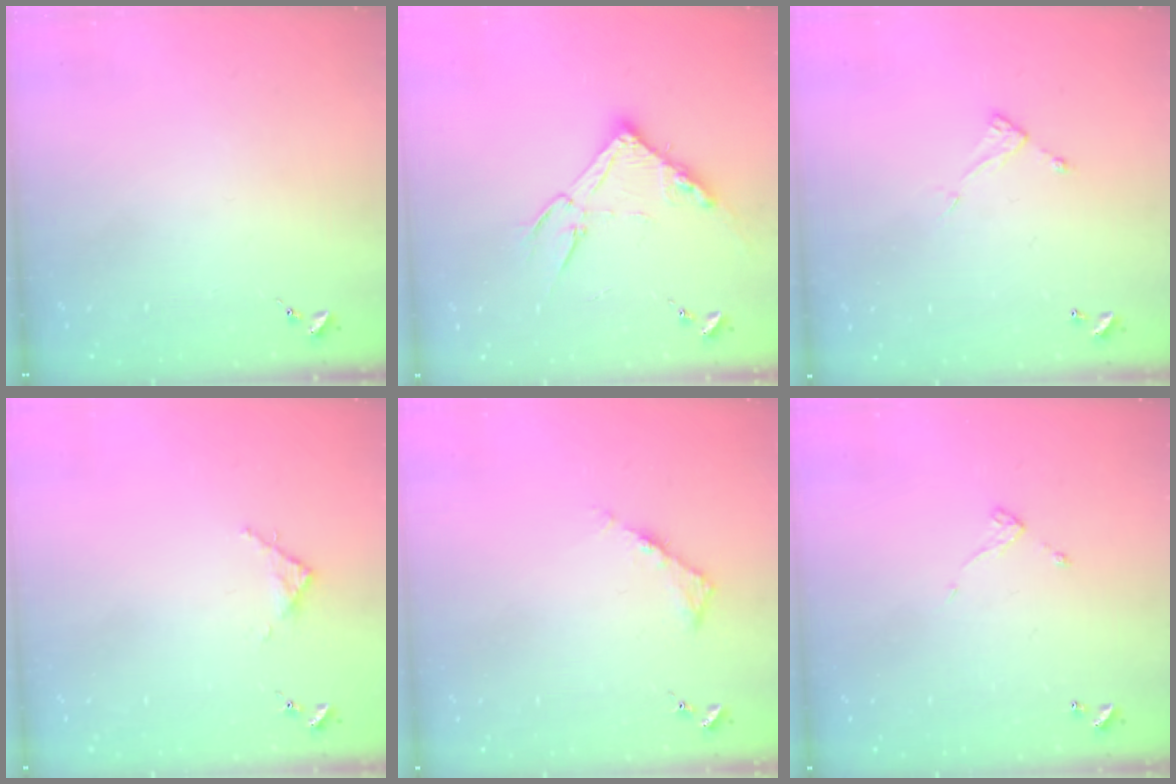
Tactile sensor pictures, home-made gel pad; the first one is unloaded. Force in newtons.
{"total": 14.8, "press": 14.8, "slide": 0.4}
{"total": 5.0, "press": 5.0, "slide": 0.4}
{"total": 2.8, "press": 2.8, "slide": 0.4}
{"total": 4.5, "press": 4.5, "slide": 0.4}
{"total": 4.5, "press": 4.5, "slide": 0.5}